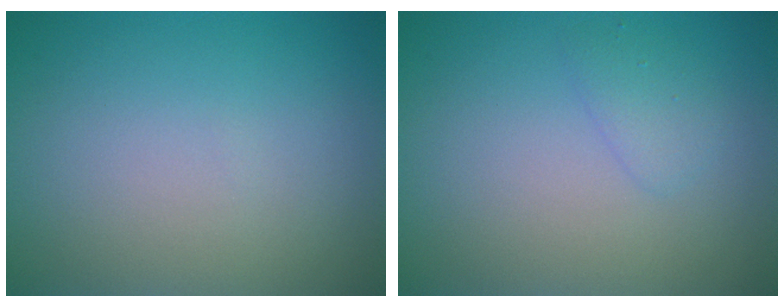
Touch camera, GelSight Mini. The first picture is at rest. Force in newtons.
{"total": 1.3, "press": 1.3, "slide": 0.0}